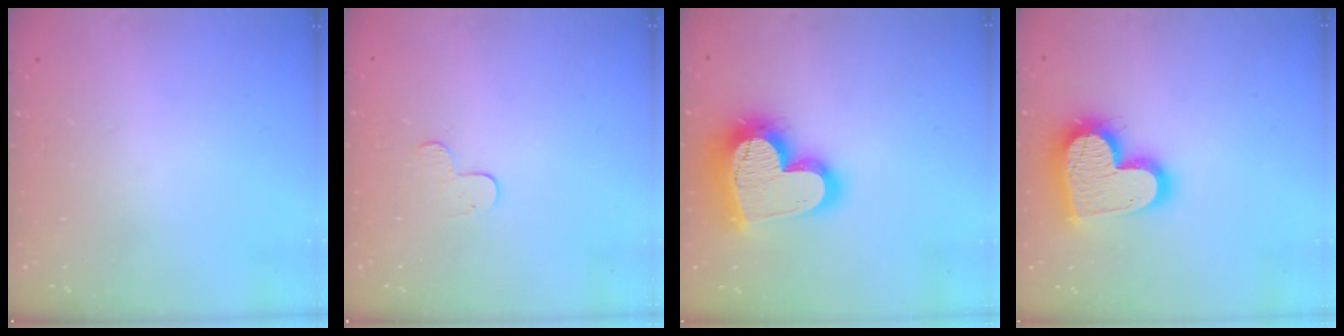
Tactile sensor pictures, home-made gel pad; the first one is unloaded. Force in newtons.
{"total": 4.5, "press": 4.5, "slide": 0.2}
{"total": 22.4, "press": 22.3, "slide": 1.9}
{"total": 18.8, "press": 18.7, "slide": 1.6}